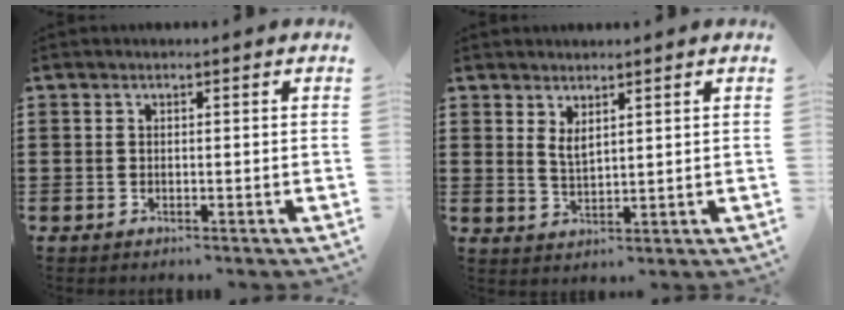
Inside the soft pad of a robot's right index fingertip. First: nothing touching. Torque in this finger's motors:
{"motor_torque": [0.01, -0.01, 0.05, 0.03]}